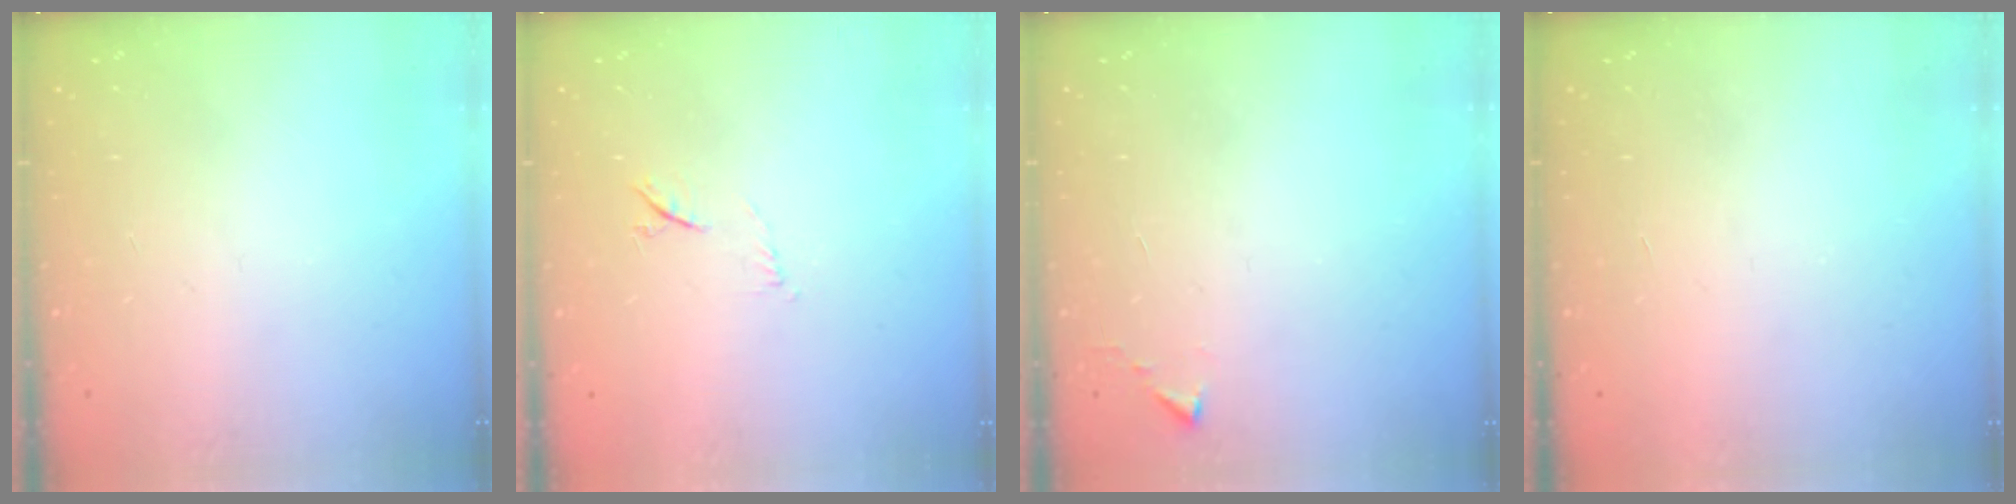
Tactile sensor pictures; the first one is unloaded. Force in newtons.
{"total": 4.7, "press": 4.6, "slide": 1.2}
{"total": 2.7, "press": 2.7, "slide": 0.5}
{"total": 1.5, "press": 1.5, "slide": 0.1}